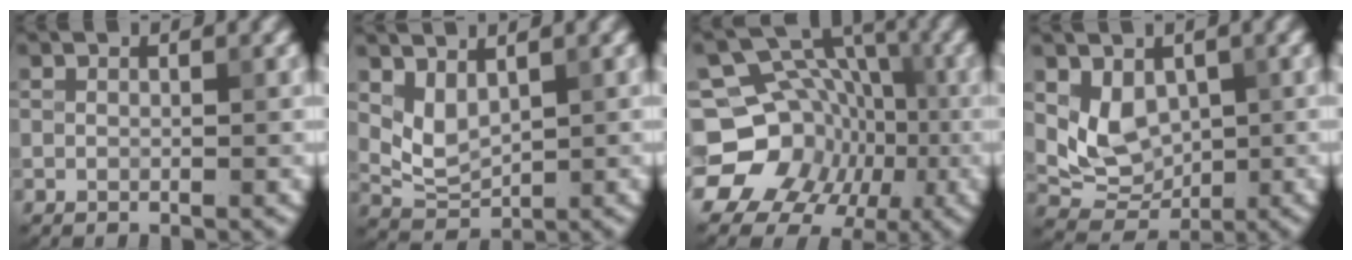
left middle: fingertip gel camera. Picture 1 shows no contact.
{"total": 2.7, "force": [1.3, 1.5, 1.8], "torque": [-0.039, -0.008, 0.037]}
{"total": 15.4, "force": [-4.7, 13.6, 5.3], "torque": [-0.117, -0.001, -0.085]}
{"total": 4.2, "force": [0.9, 3.2, 2.6], "torque": [-0.044, -0.011, 0.023]}